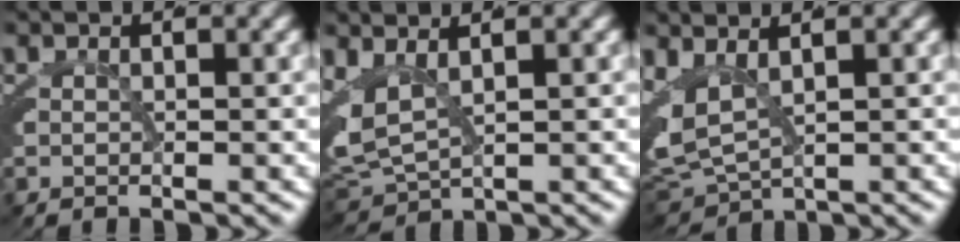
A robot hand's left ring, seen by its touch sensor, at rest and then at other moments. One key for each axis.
{"total": 7.3, "fx": 0.2, "fy": 6.2, "fz": 3.9, "tx": -0.118, "ty": -0.028, "tz": 0.010}
{"total": 8.4, "fx": -0.4, "fy": 7.1, "fz": 4.4, "tx": -0.131, "ty": -0.035, "tz": 0.001}